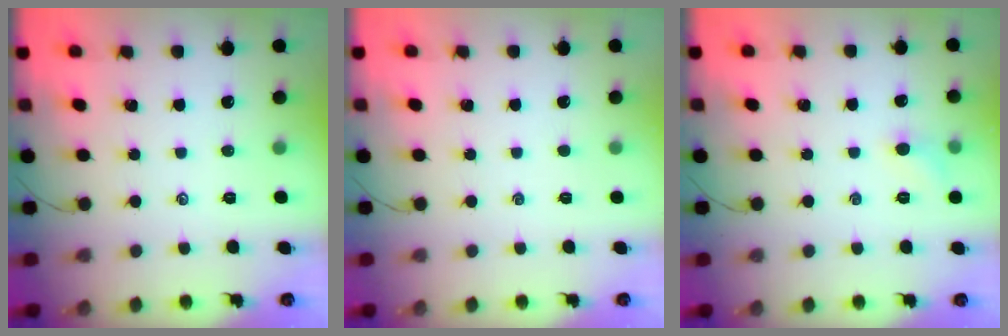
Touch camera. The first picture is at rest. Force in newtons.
{"total": 0.0}
{"total": 5.2, "press": 5.0, "slide": 1.5}